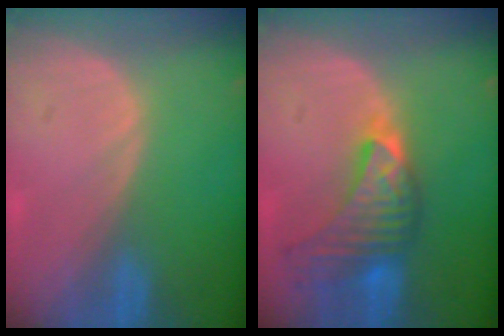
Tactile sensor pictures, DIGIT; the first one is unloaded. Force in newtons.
{"total": 8.0, "press": 7.9, "slide": 1.4}